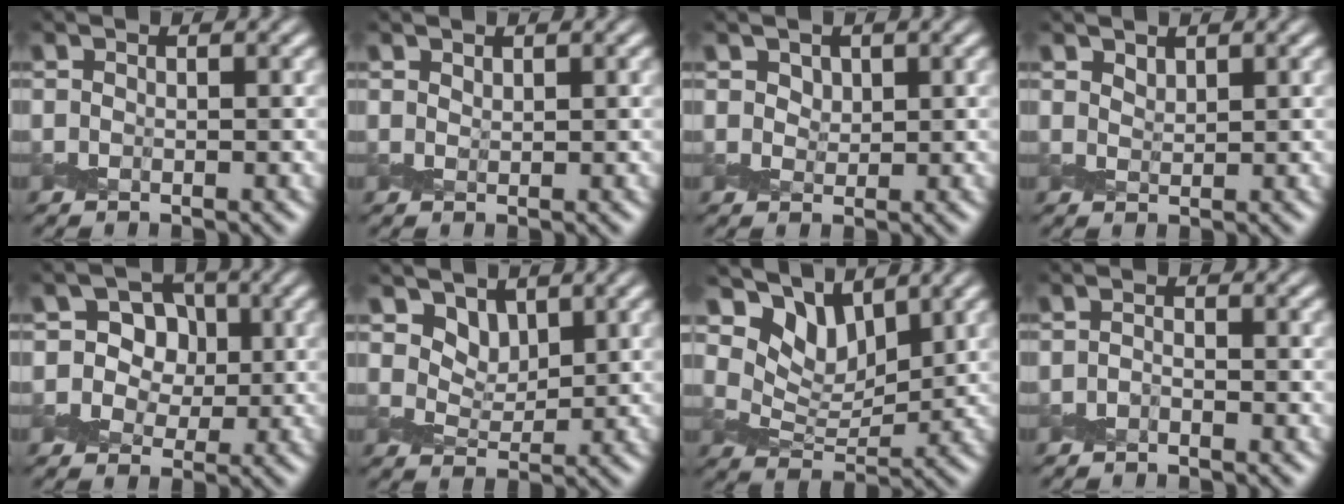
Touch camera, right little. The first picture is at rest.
{"total": 0.6, "force": [0.6, 0.1, 0.1], "torque": [-0.003, -0.001, 0.013]}
{"total": 1.2, "force": [0.8, 0.8, 0.5], "torque": [-0.013, -0.003, 0.012]}
{"total": 1.1, "force": [1.1, 0.3, 0.2], "torque": [-0.009, -0.003, 0.024]}
{"total": 4.8, "force": [1.2, 4.2, 2.0], "torque": [-0.016, 0.011, -0.004]}
{"total": 3.6, "force": [2.5, 2.1, 1.6], "torque": [-0.033, -0.022, 0.052]}
{"total": 6.8, "force": [5.2, 2.9, 3.4], "torque": [-0.062, -0.003, 0.086]}
{"total": 0.9, "force": [-0.9, -0.1, 0.0], "torque": [0.003, 0.002, -0.018]}